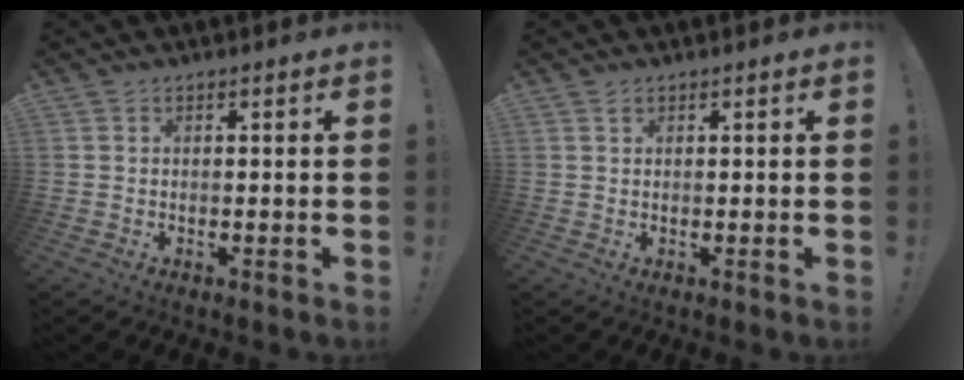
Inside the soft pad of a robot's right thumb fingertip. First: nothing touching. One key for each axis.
{"total": 0.9, "fx": 0.6, "fy": 0.5, "fz": 0.4, "tx": -0.003, "ty": -0.002, "tz": 0.011}